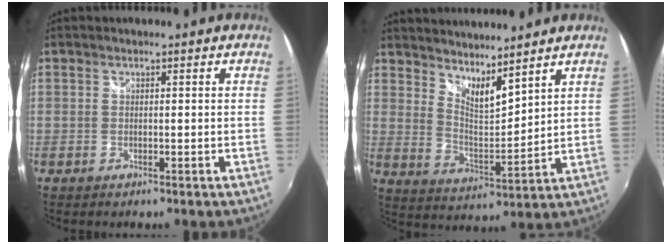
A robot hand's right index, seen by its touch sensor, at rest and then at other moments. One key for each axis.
{"total": 8.7, "fx": 7.4, "fy": 1.7, "fz": 4.4, "tx": -0.065, "ty": -0.011, "tz": 0.131}